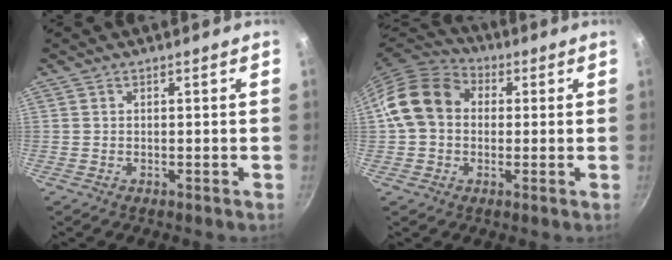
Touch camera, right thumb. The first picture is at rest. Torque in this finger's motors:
{"motor_torque": [1.02, 2.46, 0.66, -0.54, 0.28]}